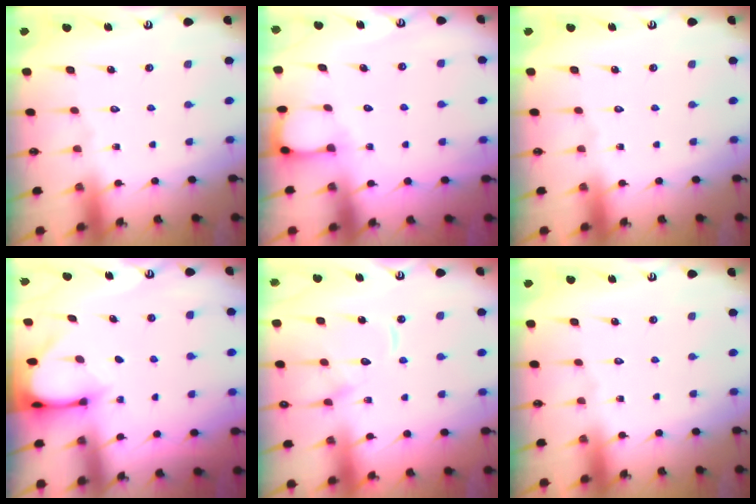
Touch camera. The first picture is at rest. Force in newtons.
{"total": 2.7, "press": 2.7, "slide": 0.3}
{"total": 0.0}
{"total": 3.2, "press": 3.2, "slide": 0.3}
{"total": 11.6, "press": 11.5, "slide": 1.1}
{"total": 0.0}